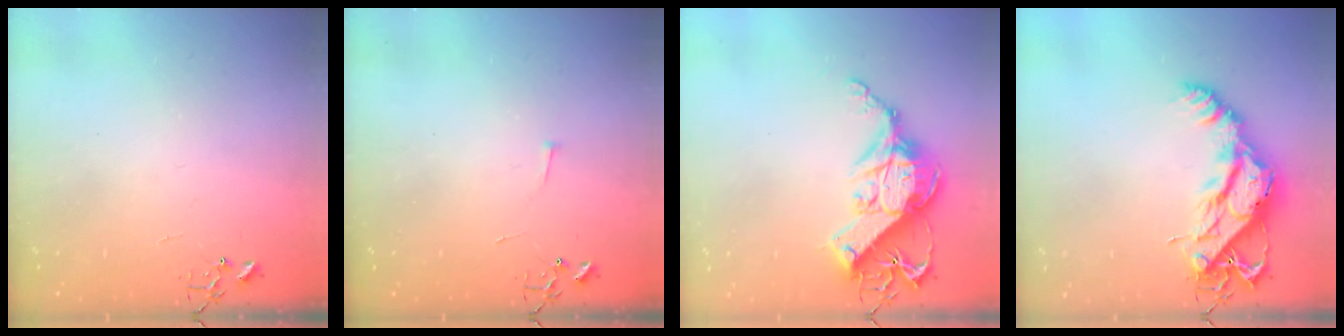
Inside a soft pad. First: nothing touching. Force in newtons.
{"total": 3.0, "press": 2.9, "slide": 0.3}
{"total": 15.6, "press": 15.4, "slide": 2.0}
{"total": 14.0, "press": 13.9, "slide": 1.4}